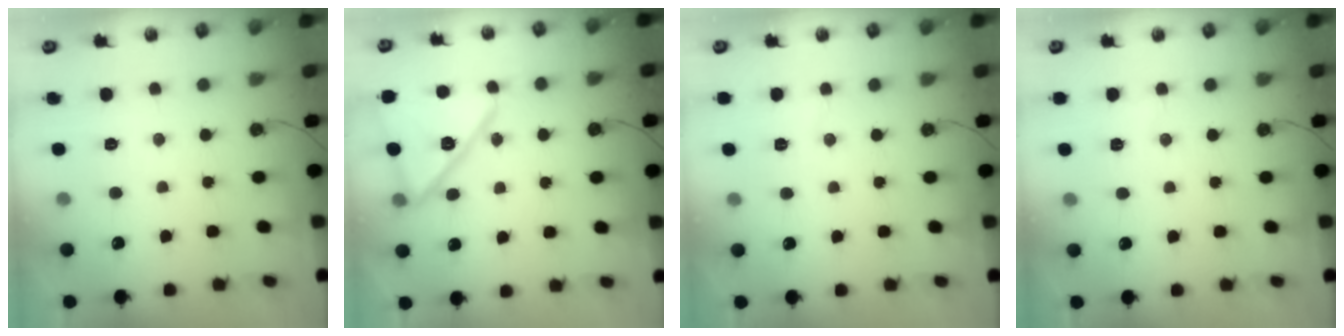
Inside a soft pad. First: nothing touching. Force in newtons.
{"total": 15.9, "press": 15.8, "slide": 1.0}
{"total": 2.9, "press": 2.7, "slide": 1.1}
{"total": 2.8, "press": 2.7, "slide": 0.8}